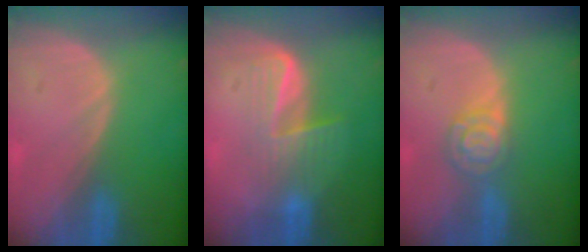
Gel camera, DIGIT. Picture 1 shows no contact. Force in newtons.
{"total": 6.8, "press": 5.7, "slide": 3.8}
{"total": 4.8, "press": 4.2, "slide": 2.3}